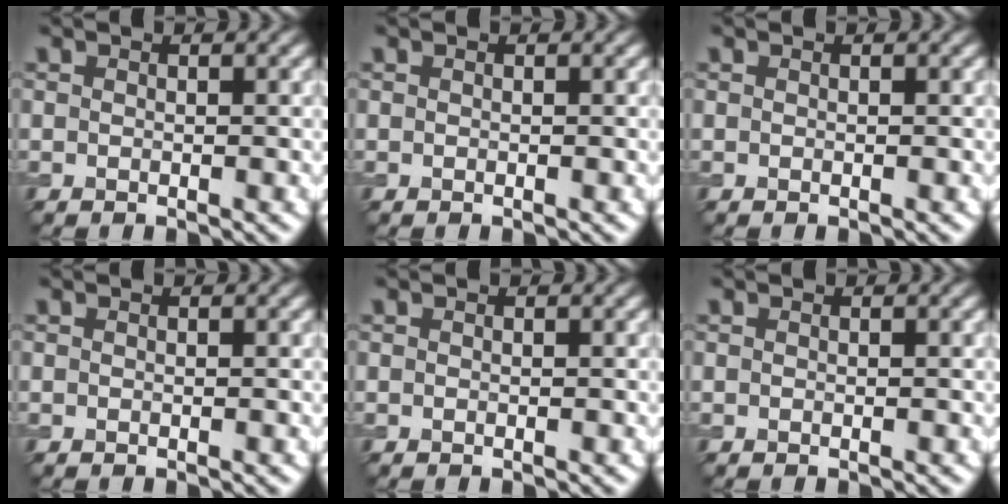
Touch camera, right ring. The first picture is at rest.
{"total": 0.0}
{"total": 0.0}
{"total": 0.0}
{"total": 0.0}
{"total": 0.0}